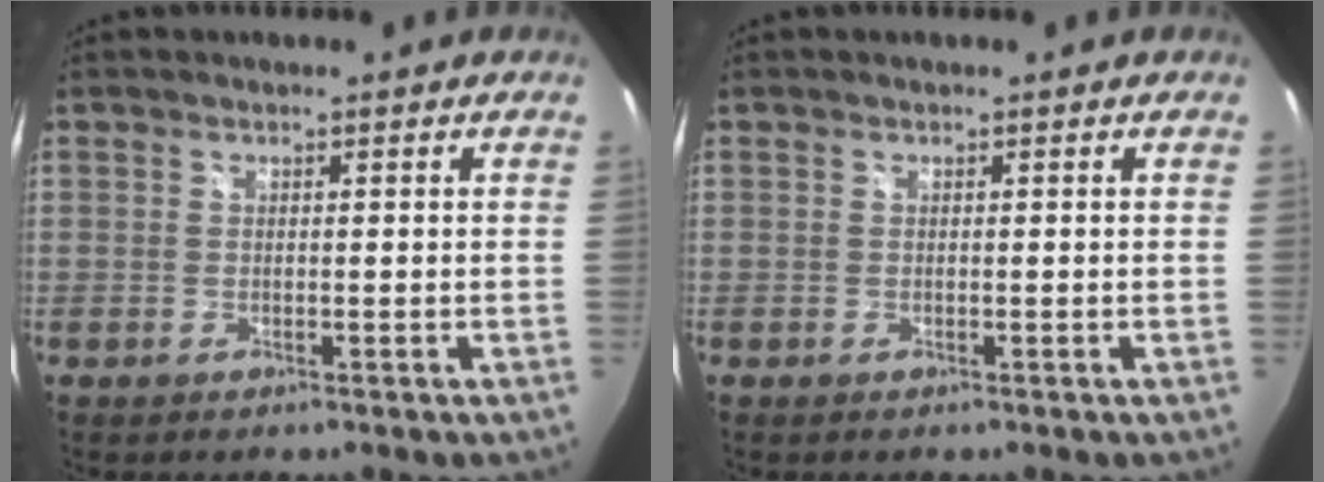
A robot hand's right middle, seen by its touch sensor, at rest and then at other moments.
{"total": 0.0}